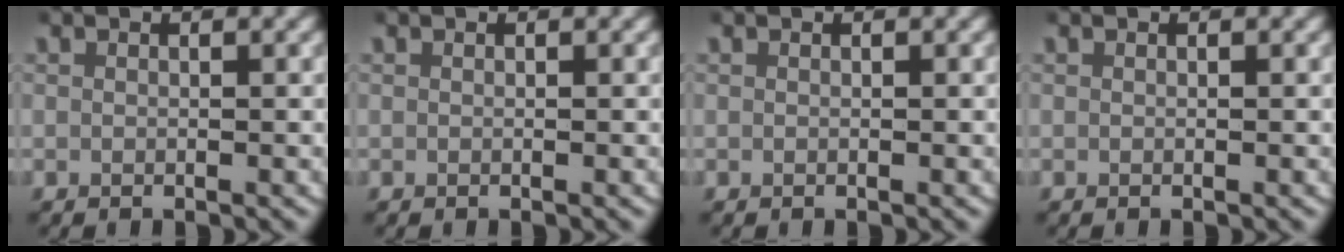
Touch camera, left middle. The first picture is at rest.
{"total": 0.0}
{"total": 0.0}
{"total": 0.0}